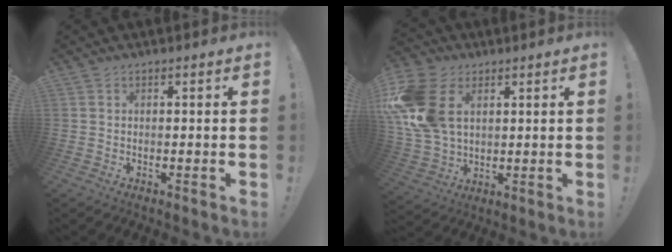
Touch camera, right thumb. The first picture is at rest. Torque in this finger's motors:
{"motor_torque": [2.33, 2.37, 0.91, 0.80, 0.32]}